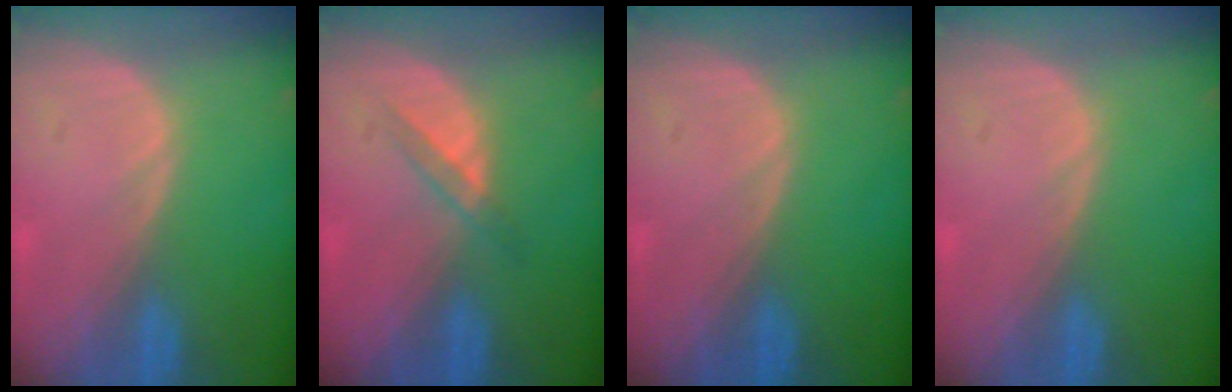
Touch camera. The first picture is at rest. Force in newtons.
{"total": 2.4, "press": 2.2, "slide": 1.1}
{"total": 0.0}
{"total": 0.0}